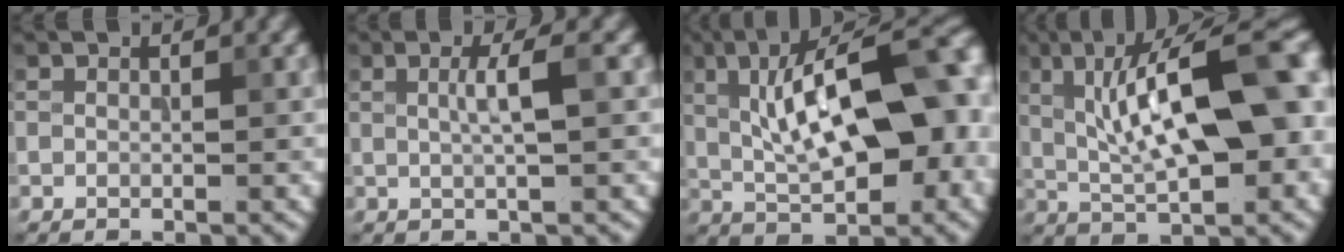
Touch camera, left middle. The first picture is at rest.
{"total": 2.6, "force": [0.3, 0.5, 2.6], "torque": [-0.043, 0.008, 0.002]}
{"total": 15.0, "force": [1.1, 6.1, 13.6], "torque": [-0.187, 0.022, 0.010]}
{"total": 14.8, "force": [1.9, 5.1, 13.8], "torque": [-0.202, 0.021, 0.021]}